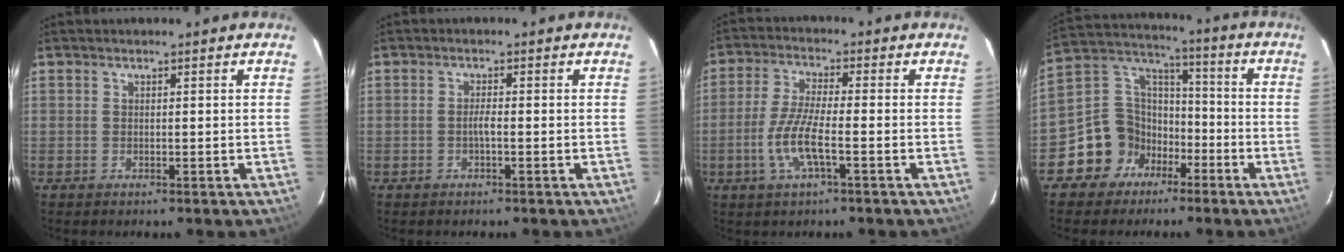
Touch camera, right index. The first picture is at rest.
{"total": 1.3, "force": [-0.5, -0.1, 1.2], "torque": [-0.023, 0.002, -0.011]}
{"total": 7.6, "force": [-2.7, 1.1, 7.1], "torque": [-0.151, -0.006, -0.053]}
{"total": 11.5, "force": [-6.1, 9.5, 2.0], "torque": [-0.053, 0.055, -0.105]}